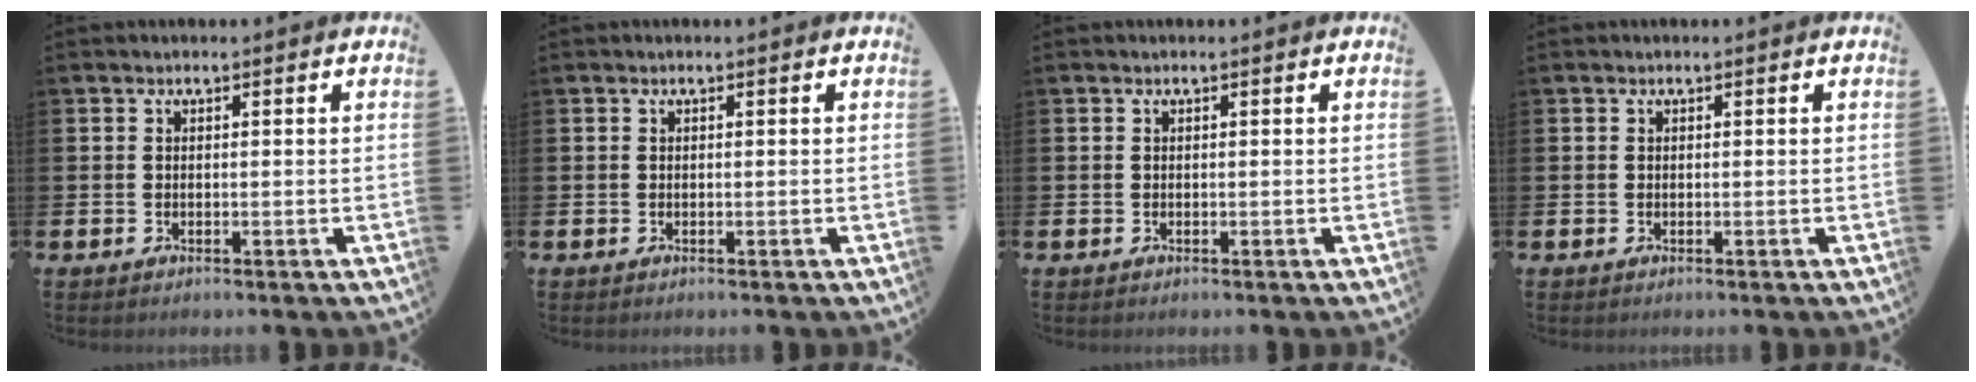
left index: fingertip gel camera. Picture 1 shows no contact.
{"total": 0.0}
{"total": 0.0}
{"total": 0.0}